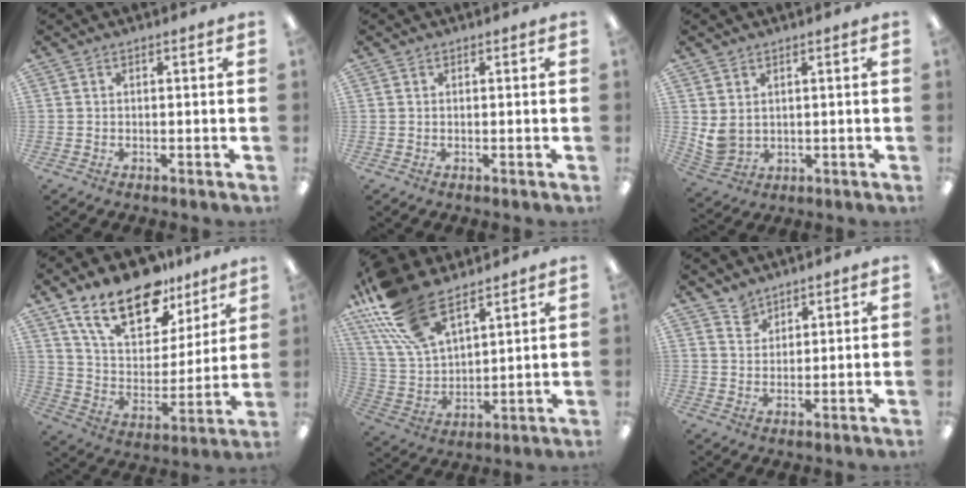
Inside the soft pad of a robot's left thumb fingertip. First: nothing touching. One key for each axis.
{"total": 0.0}
{"total": 4.7, "fx": 2.3, "fy": 3.8, "fz": 1.8, "tx": -0.040, "ty": -0.011, "tz": 0.046}
{"total": 20.1, "fx": 13.8, "fy": 9.7, "fz": 10.8, "tx": -0.193, "ty": -0.070, "tz": 0.247}
{"total": 19.0, "fx": 12.9, "fy": 8.9, "fz": 10.7, "tx": -0.258, "ty": -0.055, "tz": 0.240}
{"total": 4.1, "fx": 3.6, "fy": 2.1, "fz": 0.2, "tx": 0.002, "ty": -0.019, "tz": 0.068}